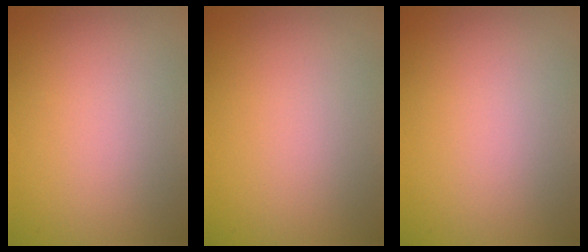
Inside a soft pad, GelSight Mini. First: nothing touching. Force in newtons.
{"total": 0.0}
{"total": 0.0}